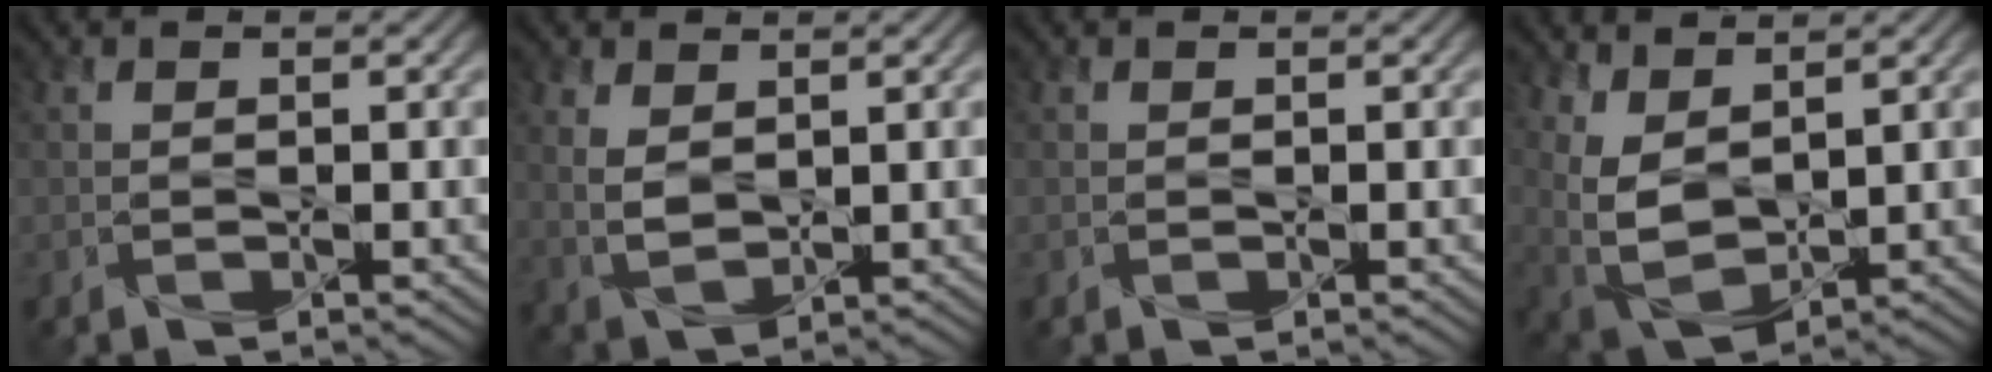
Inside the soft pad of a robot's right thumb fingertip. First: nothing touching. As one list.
[{"total": 4.0, "force": [1.6, 2.3, 2.9], "torque": [-0.079, -0.003, 0.035]}, {"total": 0.0}, {"total": 7.6, "force": [3.1, 4.1, 5.6], "torque": [-0.160, -0.004, 0.068]}]